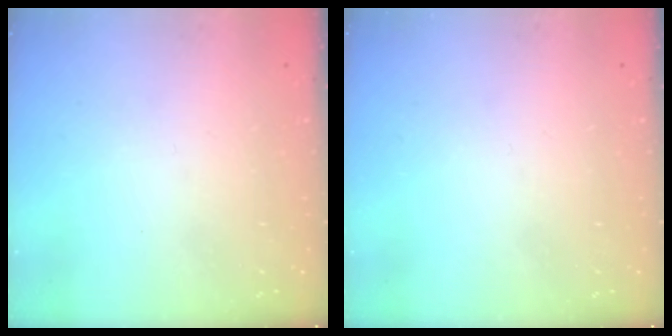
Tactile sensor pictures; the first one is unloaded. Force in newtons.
{"total": 0.0}